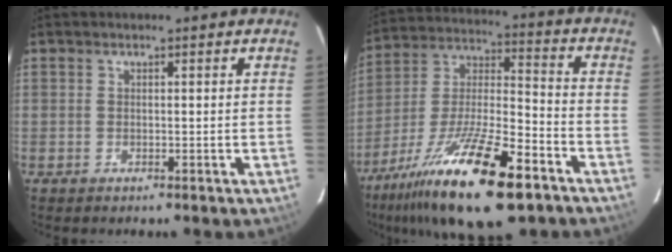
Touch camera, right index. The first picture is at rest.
{"total": 24.2, "force": [-15.0, 7.0, 17.7], "torque": [-0.336, -0.029, -0.260]}